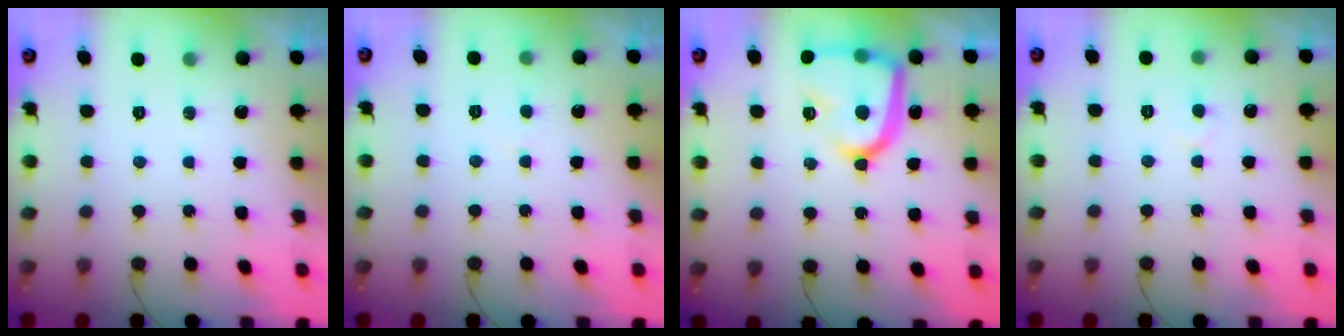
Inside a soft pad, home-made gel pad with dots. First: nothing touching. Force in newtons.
{"total": 1.8, "press": 1.8, "slide": 0.2}
{"total": 18.1, "press": 18.0, "slide": 1.4}
{"total": 3.7, "press": 3.7, "slide": 0.4}